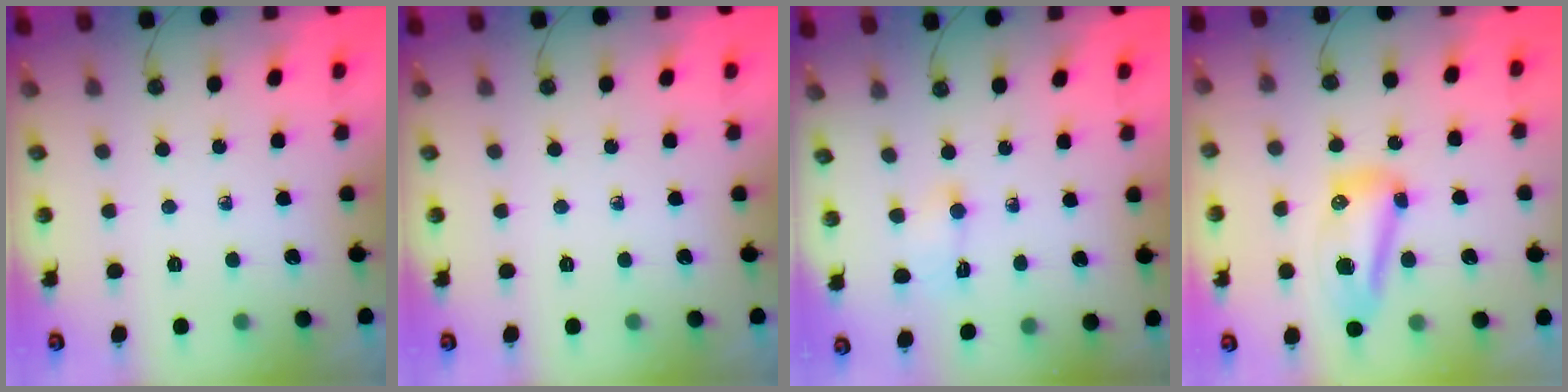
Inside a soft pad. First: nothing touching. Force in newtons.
{"total": 0.0}
{"total": 2.6, "press": 2.5, "slide": 0.9}
{"total": 14.1, "press": 14.0, "slide": 1.1}